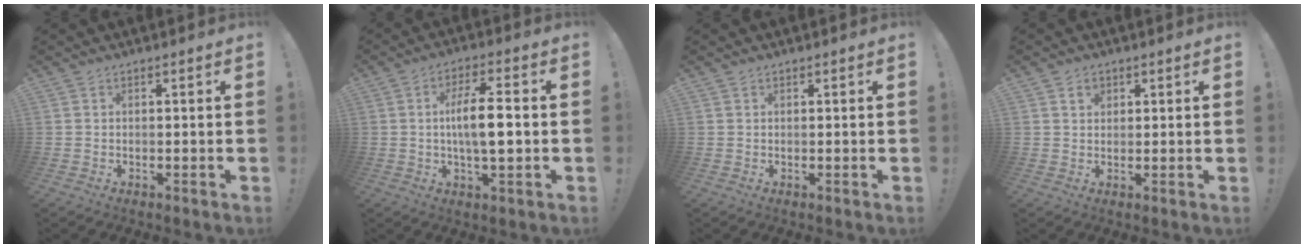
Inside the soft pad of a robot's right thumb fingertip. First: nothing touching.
{"total": 10.5, "force": [-0.6, 2.9, 10.1], "torque": [-0.178, 0.006, -0.018]}
{"total": 0.0}
{"total": 2.5, "force": [1.3, 1.9, 1.1], "torque": [-0.003, -0.005, 0.020]}